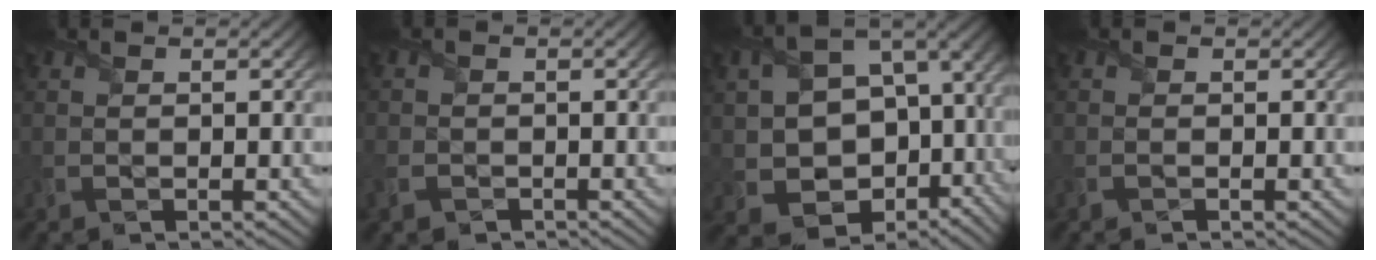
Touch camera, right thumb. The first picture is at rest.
{"total": 2.5, "force": [-1.6, 1.7, 0.8], "torque": [-0.033, -0.008, -0.040]}
{"total": 12.9, "force": [-3.3, 9.5, 8.1], "torque": [-0.158, -0.042, -0.047]}
{"total": 0.7, "force": [-0.4, 0.2, 0.5], "torque": [-0.011, -0.001, -0.009]}